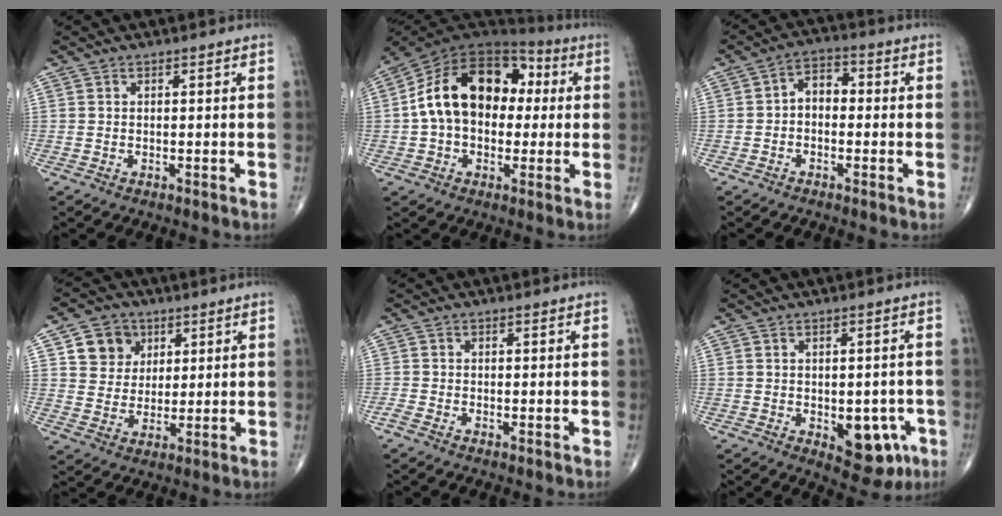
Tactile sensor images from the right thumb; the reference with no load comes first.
{"total": 19.4, "force": [1.7, 13.1, 14.1], "torque": [-0.216, 0.045, 0.021]}
{"total": 5.1, "force": [-0.5, 3.5, 3.6], "torque": [-0.041, 0.022, -0.022]}
{"total": 8.0, "force": [3.3, 6.9, 2.3], "torque": [-0.007, -0.010, 0.057]}
{"total": 1.3, "force": [-0.9, 0.5, 0.8], "torque": [-0.026, 0.001, -0.022]}
{"total": 9.4, "force": [-3.2, 5.3, 7.1], "torque": [-0.054, 0.011, -0.028]}